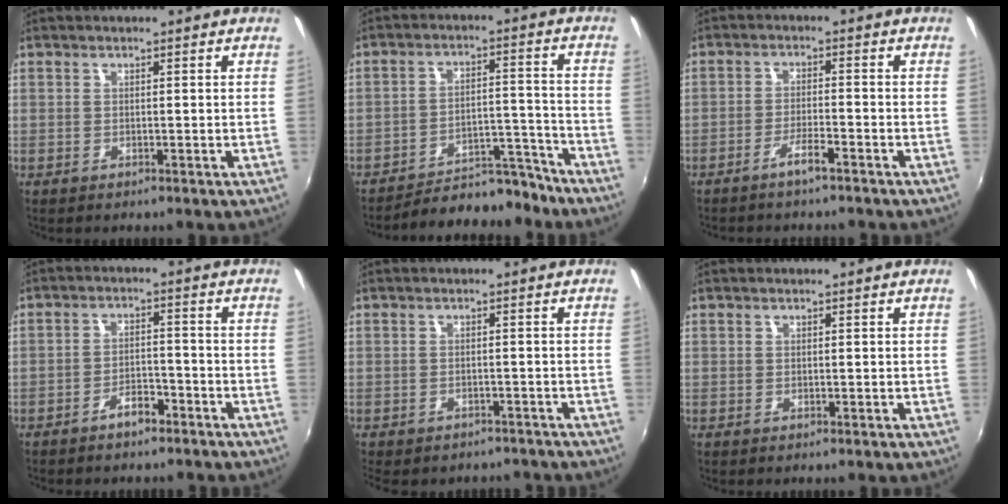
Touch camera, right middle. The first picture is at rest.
{"total": 13.2, "force": [-12.4, 3.4, 3.1], "torque": [-0.066, 0.028, -0.169]}
{"total": 3.2, "force": [-2.6, 0.1, 1.8], "torque": [-0.050, 0.005, -0.047]}
{"total": 4.1, "force": [-3.3, 1.6, 1.9], "torque": [-0.046, 0.011, -0.046]}
{"total": 8.3, "force": [-7.0, 3.2, 2.9], "torque": [-0.067, -0.019, -0.092]}
{"total": 0.0}